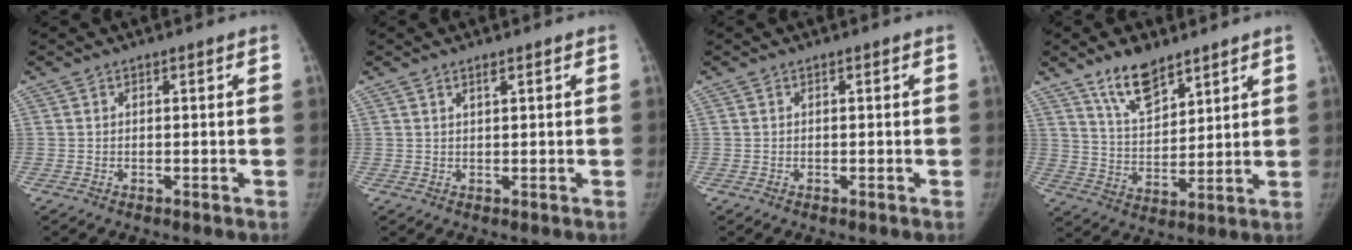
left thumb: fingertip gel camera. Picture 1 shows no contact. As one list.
[{"total": 1.1, "force": [0.7, 0.2, 0.7], "torque": [-0.010, -0.001, 0.016]}, {"total": 0.0}, {"total": 10.2, "force": [7.3, 4.4, 5.5], "torque": [-0.075, -0.049, 0.142]}]